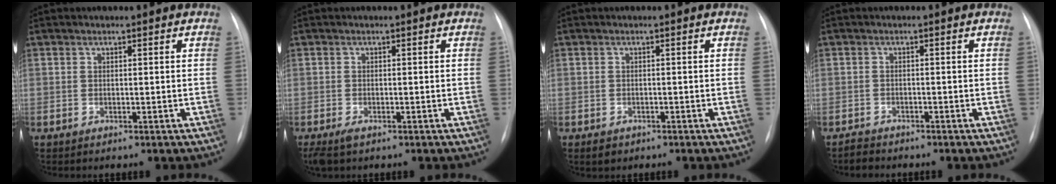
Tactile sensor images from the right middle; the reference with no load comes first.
{"total": 2.6, "force": [-1.7, 1.1, 1.7], "torque": [-0.039, -0.008, -0.025]}
{"total": 1.6, "force": [-1.0, 1.1, 0.5], "torque": [-0.013, -0.001, -0.008]}
{"total": 1.7, "force": [-1.6, 0.5, 0.0], "torque": [-0.010, -0.007, -0.027]}